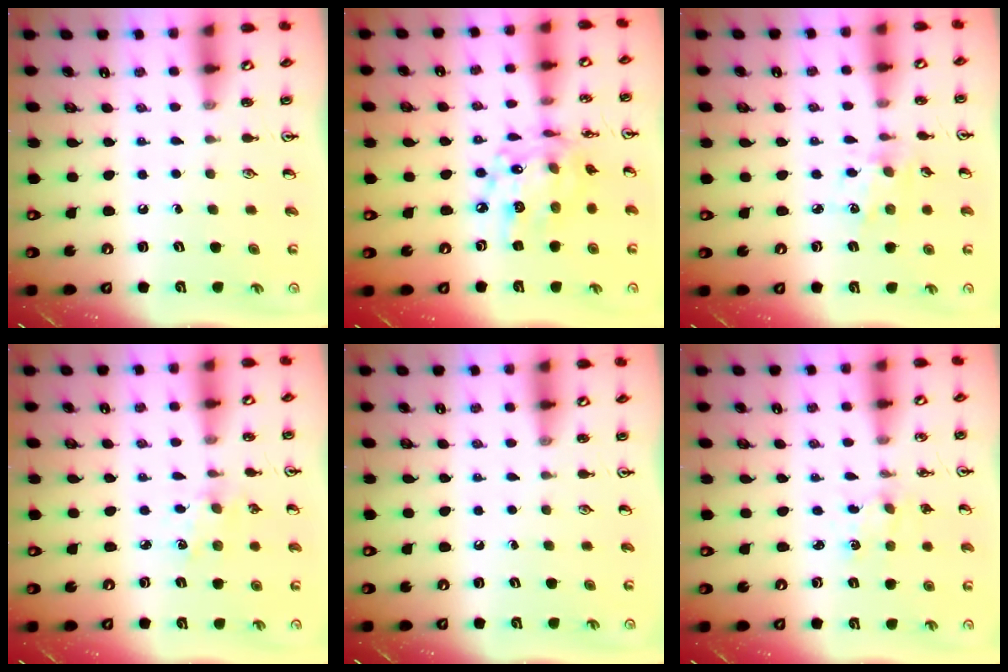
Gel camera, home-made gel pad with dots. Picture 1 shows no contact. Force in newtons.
{"total": 14.7, "press": 14.7, "slide": 1.1}
{"total": 2.5, "press": 2.4, "slide": 0.6}
{"total": 3.8, "press": 3.7, "slide": 0.5}
{"total": 0.0}
{"total": 1.2, "press": 1.2, "slide": 0.2}